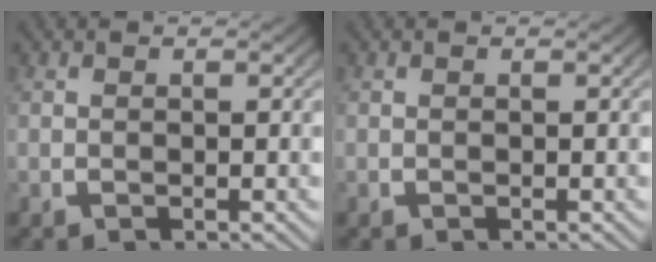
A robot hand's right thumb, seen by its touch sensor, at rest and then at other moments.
{"total": 0.0}